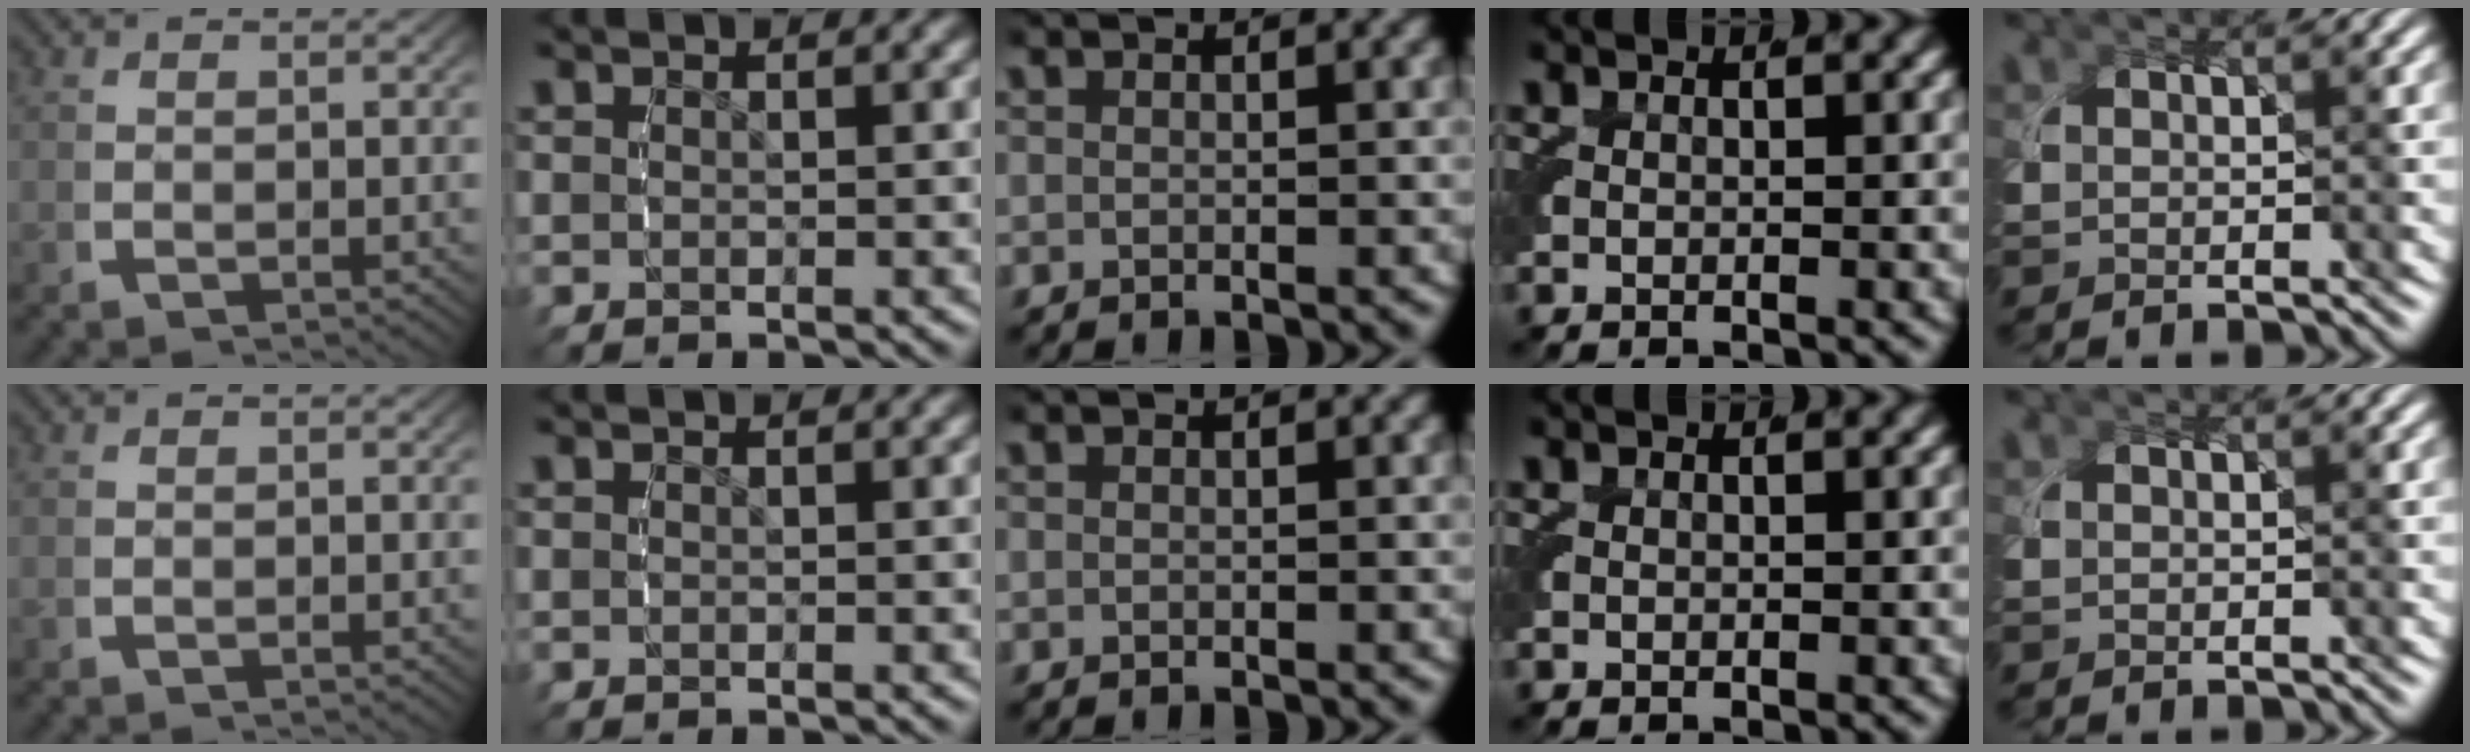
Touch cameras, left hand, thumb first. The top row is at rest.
{}